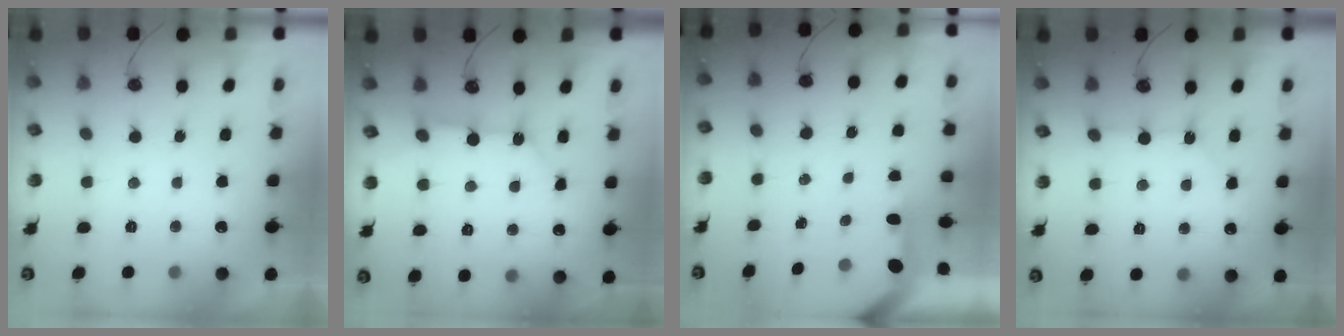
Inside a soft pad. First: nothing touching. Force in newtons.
{"total": 9.7, "press": 9.7, "slide": 0.9}
{"total": 3.0, "press": 3.0, "slide": 0.2}
{"total": 2.9, "press": 2.9, "slide": 0.5}